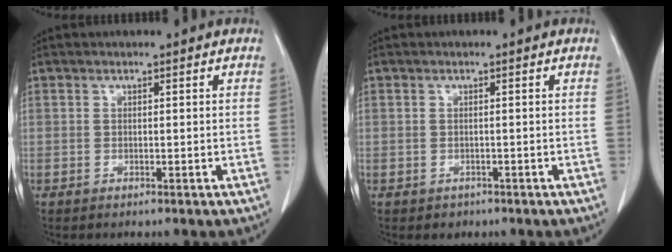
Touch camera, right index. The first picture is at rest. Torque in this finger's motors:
{"motor_torque": [-1.13, 0.12, -0.32, -0.12]}